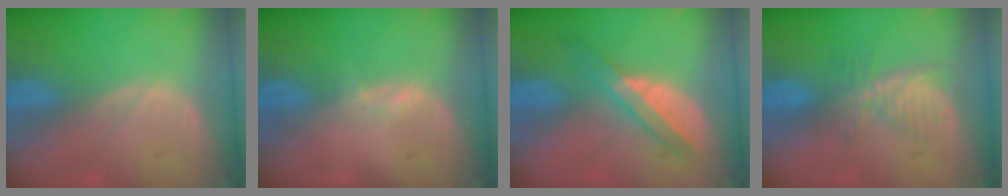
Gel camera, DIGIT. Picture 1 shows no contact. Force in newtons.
{"total": 1.0, "press": 0.8, "slide": 0.5}
{"total": 5.9, "press": 5.4, "slide": 2.6}
{"total": 4.9, "press": 4.8, "slide": 1.1}